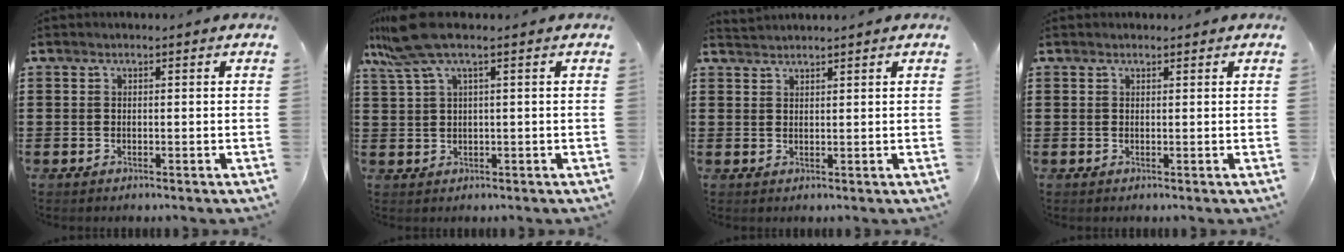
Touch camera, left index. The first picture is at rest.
{"total": 6.3, "force": [3.2, 0.7, 5.3], "torque": [-0.132, -0.007, 0.054]}
{"total": 1.4, "force": [1.3, -0.2, -0.1], "torque": [-0.001, 0.001, 0.027]}
{"total": 0.6, "force": [0.6, 0.2, 0.1], "torque": [-0.004, 0.000, 0.013]}